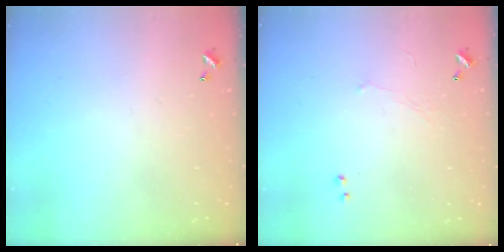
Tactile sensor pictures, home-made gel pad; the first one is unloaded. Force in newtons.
{"total": 0.7, "press": 0.3, "slide": 0.6}